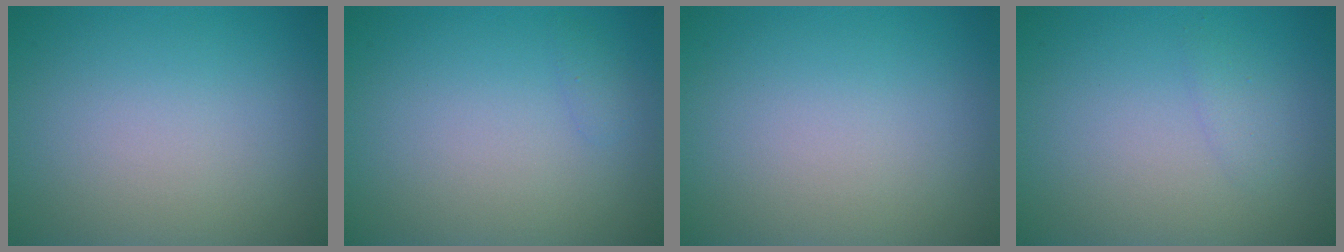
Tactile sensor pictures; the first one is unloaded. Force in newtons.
{"total": 0.6, "press": 0.6, "slide": 0.0}
{"total": 0.0}
{"total": 0.9, "press": 0.9, "slide": 0.1}